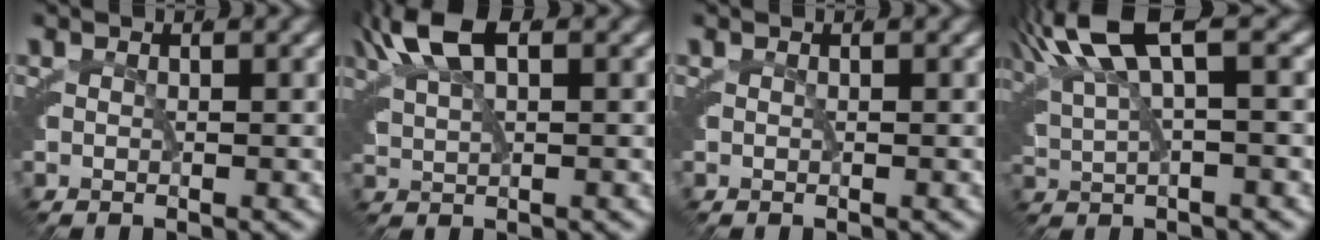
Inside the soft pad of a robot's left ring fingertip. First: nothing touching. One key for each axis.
{"total": 4.3, "fx": 2.9, "fy": 1.2, "fz": 3.0, "tx": -0.075, "ty": 0.008, "tz": 0.054}
{"total": 0.0}
{"total": 6.8, "fx": 3.8, "fy": 2.3, "fz": 5.1, "tx": -0.102, "ty": 0.016, "tz": 0.060}